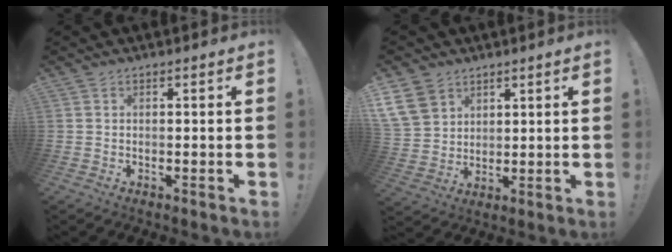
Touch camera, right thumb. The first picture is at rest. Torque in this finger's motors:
{"motor_torque": [-0.55, 1.16, 0.39, 0.68, 0.06]}